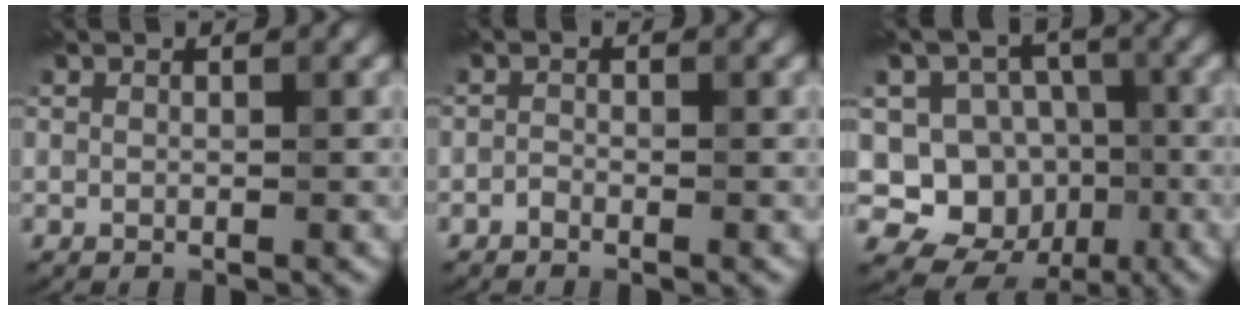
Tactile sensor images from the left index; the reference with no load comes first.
{"total": 0.7, "force": [-0.7, -0.1, -0.1], "torque": [-0.001, 0.003, -0.010]}
{"total": 10.3, "force": [-2.6, 9.3, 3.7], "torque": [-0.074, 0.033, -0.059]}